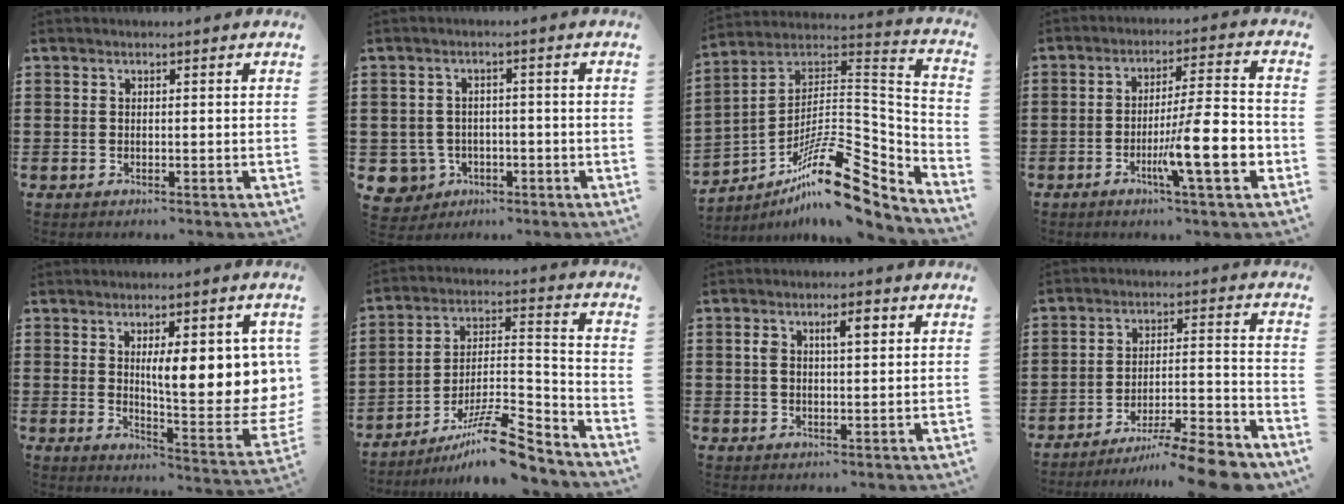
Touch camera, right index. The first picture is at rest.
{"total": 4.2, "force": [-1.9, 3.7, 0.9], "torque": [-0.040, 0.004, -0.040]}
{"total": 15.9, "force": [-10.5, 5.1, 10.9], "torque": [-0.166, 0.024, -0.188]}
{"total": 12.1, "force": [-4.2, 1.8, 11.2], "torque": [-0.177, -0.007, -0.075]}
{"total": 12.2, "force": [3.2, 3.8, 11.2], "torque": [-0.162, -0.020, 0.052]}
{"total": 11.2, "force": [-9.0, 1.5, 6.4], "torque": [-0.099, 0.025, -0.172]}
{"total": 4.0, "force": [1.2, 1.4, 3.5], "torque": [-0.057, 0.005, 0.013]}
{"total": 9.9, "force": [-8.5, 0.5, 5.0], "torque": [-0.065, 0.020, -0.163]}